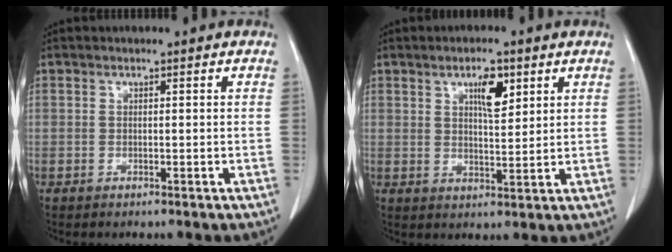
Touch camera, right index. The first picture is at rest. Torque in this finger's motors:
{"motor_torque": [0.27, 0.25, 0.15, 0.06]}